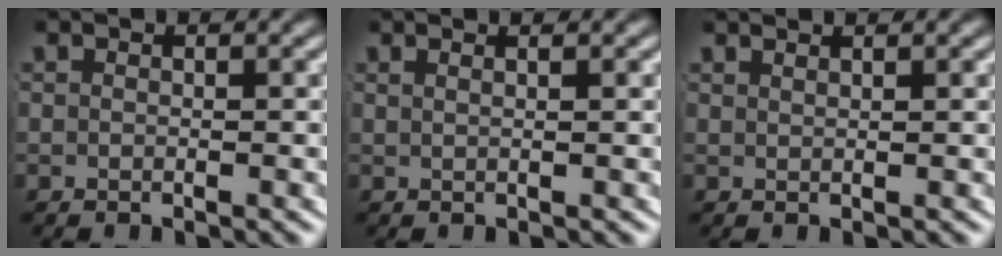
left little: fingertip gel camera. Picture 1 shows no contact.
{"total": 1.1, "force": [0.6, -0.5, 0.8], "torque": [-0.009, 0.000, 0.014]}
{"total": 1.4, "force": [1.3, -0.4, 0.3], "torque": [0.001, -0.001, 0.027]}